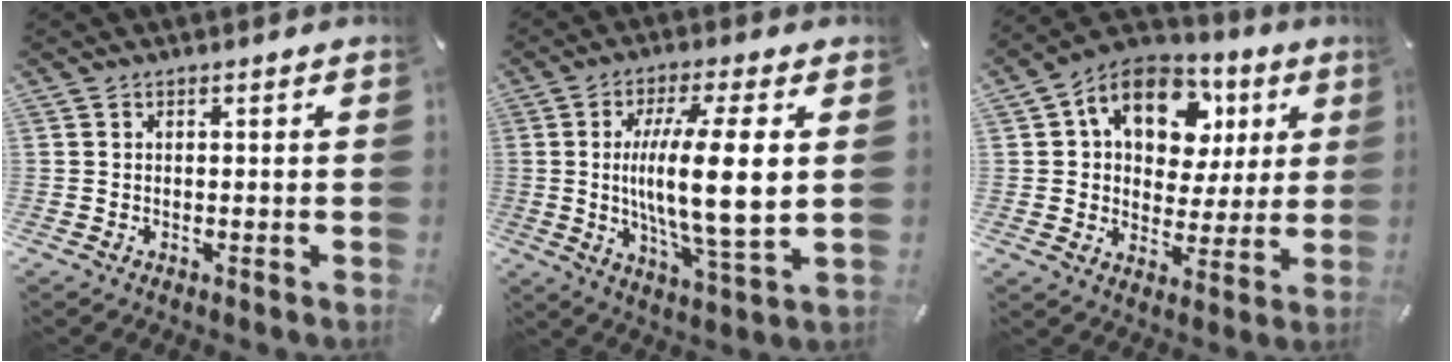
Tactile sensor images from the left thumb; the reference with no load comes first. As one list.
[{"total": 15.1, "force": [1.6, 2.5, 14.9], "torque": [-0.280, -0.015, 0.015]}, {"total": 15.2, "force": [6.3, 10.9, 8.6], "torque": [-0.143, -0.013, 0.115]}]